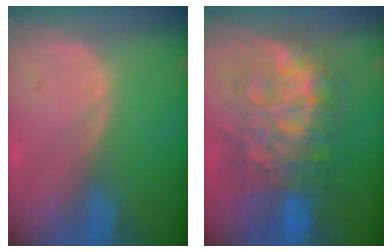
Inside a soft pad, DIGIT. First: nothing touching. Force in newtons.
{"total": 12.5, "press": 12.4, "slide": 1.2}